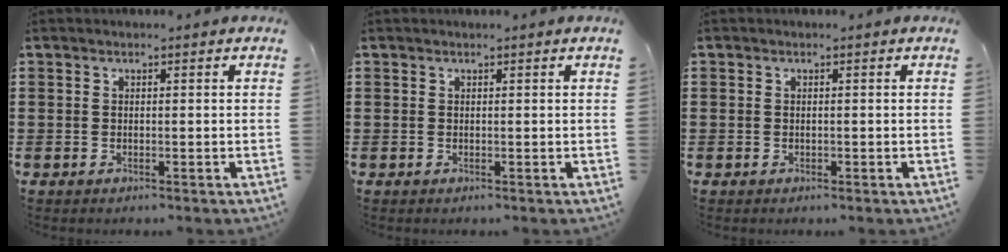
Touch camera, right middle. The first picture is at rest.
{"total": 0.0}
{"total": 0.0}